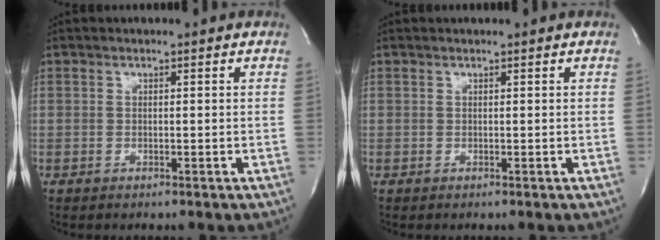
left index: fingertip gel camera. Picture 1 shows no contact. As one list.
[{"total": 1.0, "force": [0.9, 0.0, 0.3], "torque": [-0.006, 0.010, 0.013]}]